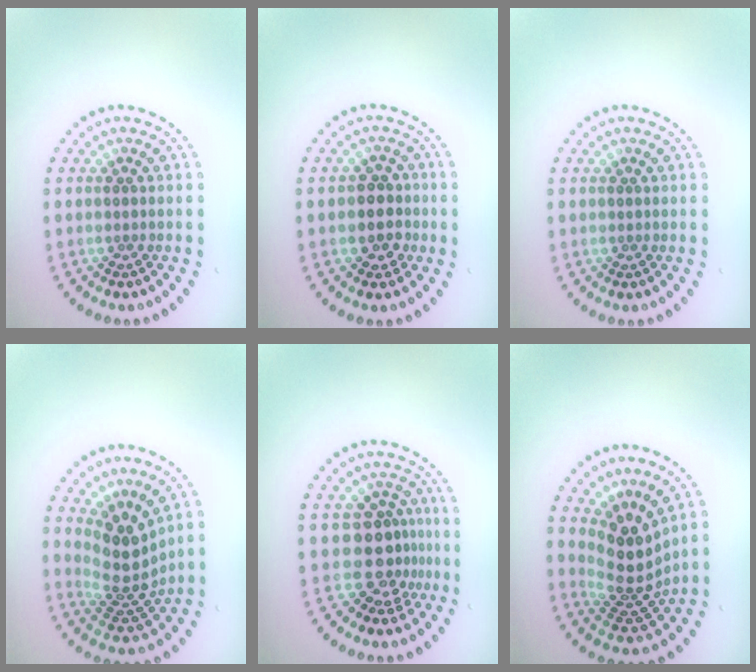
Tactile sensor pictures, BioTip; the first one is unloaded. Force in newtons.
{"total": 2.7, "press": 2.5, "slide": 1.0}
{"total": 0.0}
{"total": 4.2, "press": 3.2, "slide": 2.8}
{"total": 3.6, "press": 2.6, "slide": 2.5}
{"total": 4.6, "press": 3.4, "slide": 3.0}